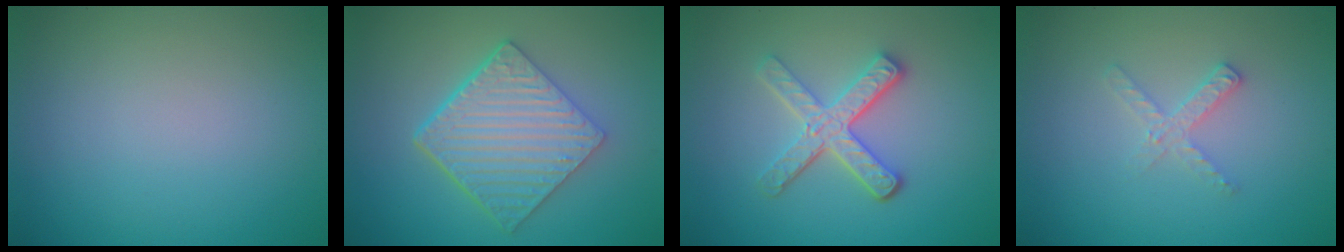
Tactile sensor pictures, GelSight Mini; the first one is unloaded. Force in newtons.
{"total": 6.4, "press": 4.6, "slide": 4.5}
{"total": 4.1, "press": 3.3, "slide": 2.4}
{"total": 1.7, "press": 1.7, "slide": 0.2}